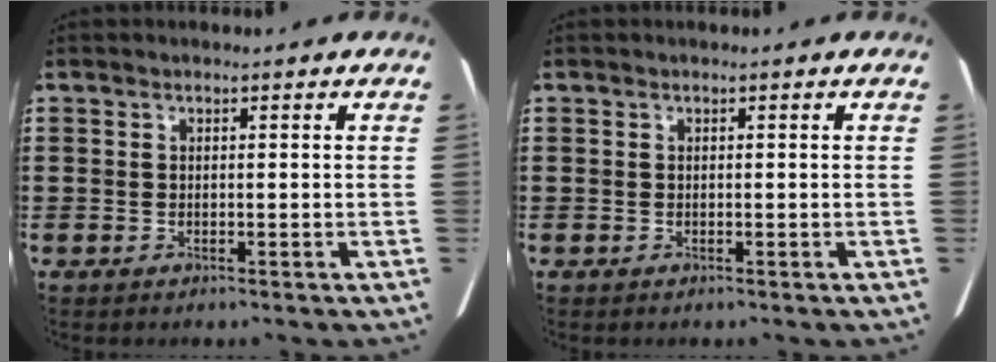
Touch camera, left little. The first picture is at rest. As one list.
[{"total": 0.0}]